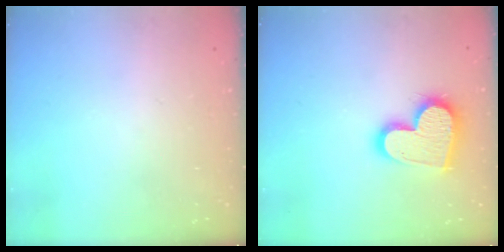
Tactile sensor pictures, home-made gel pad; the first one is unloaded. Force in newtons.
{"total": 17.0, "press": 17.0, "slide": 1.5}